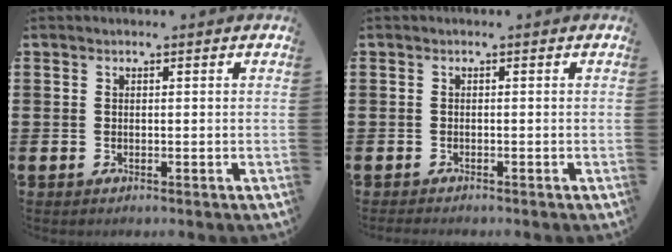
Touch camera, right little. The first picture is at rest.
{"total": 0.6, "force": [-0.6, 0.1, 0.1], "torque": [-0.003, -0.002, -0.012]}